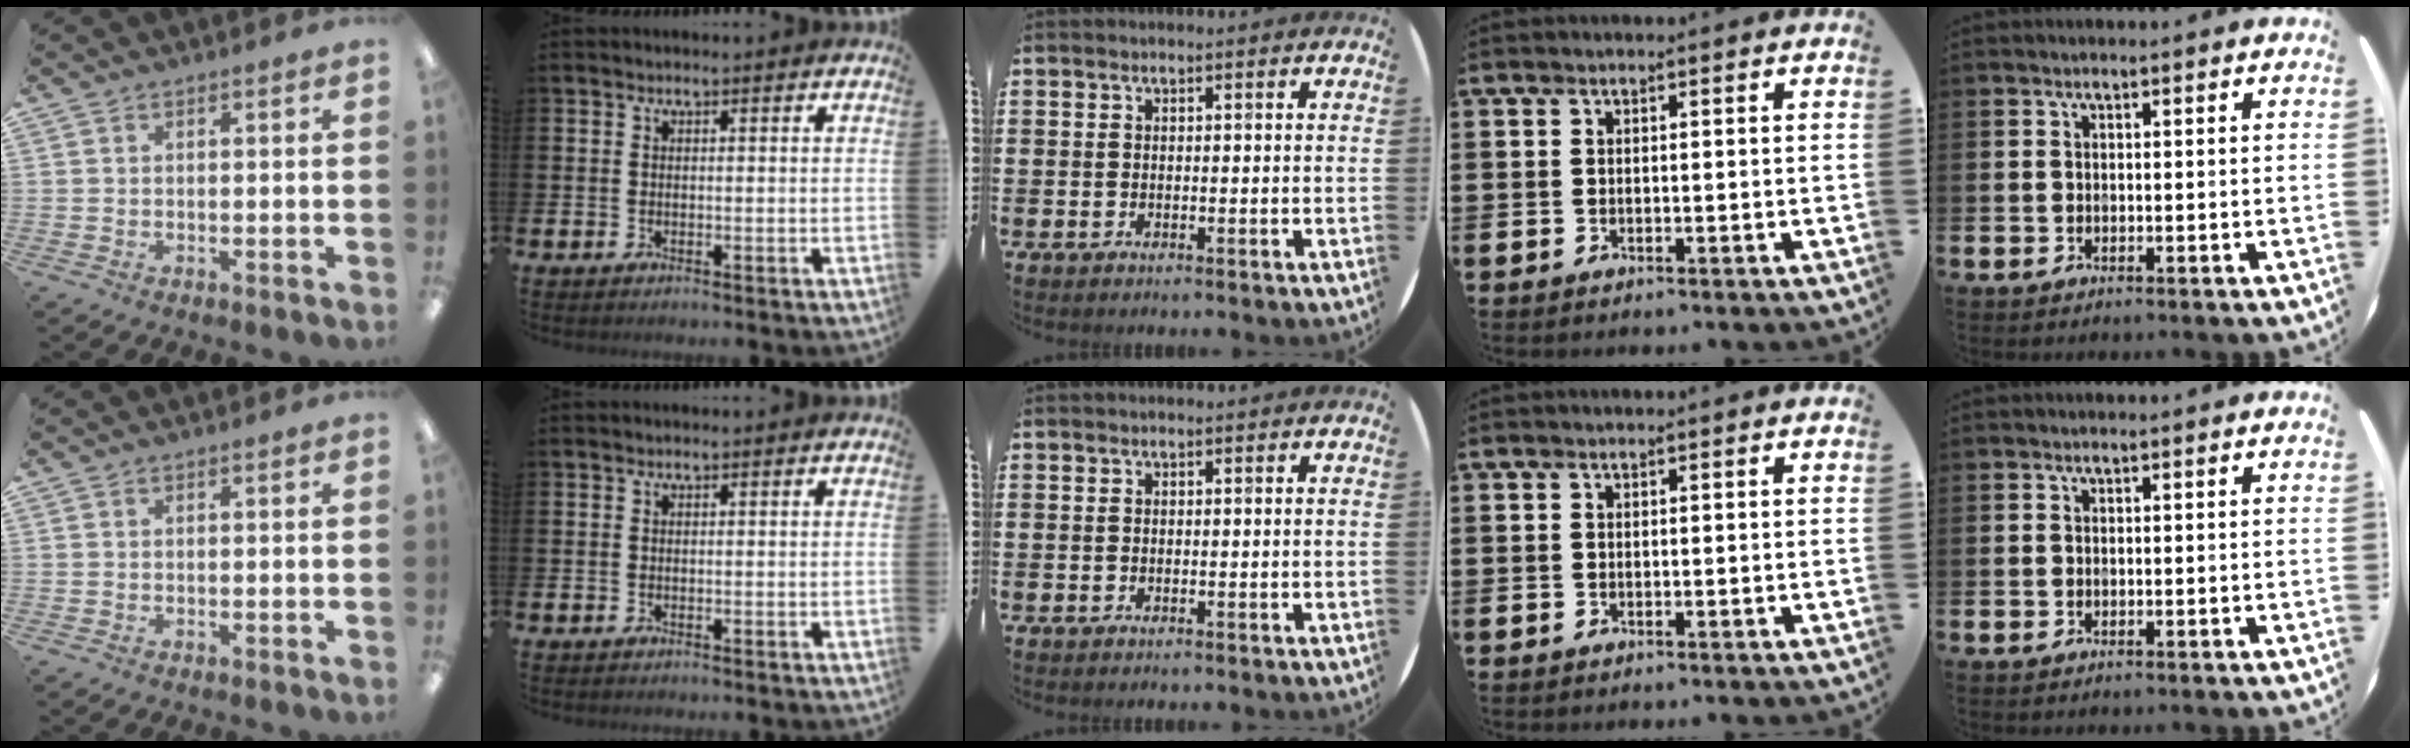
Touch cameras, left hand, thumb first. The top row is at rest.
{}